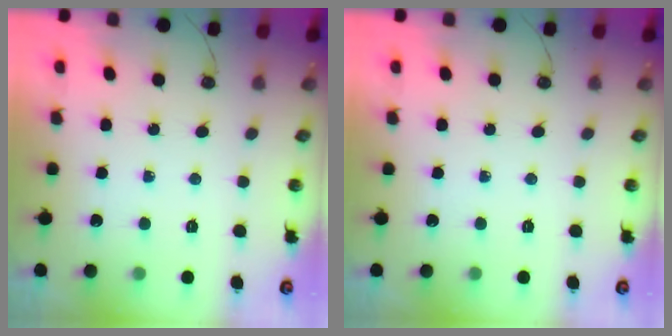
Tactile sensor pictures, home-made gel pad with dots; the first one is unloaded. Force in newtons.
{"total": 0.0}